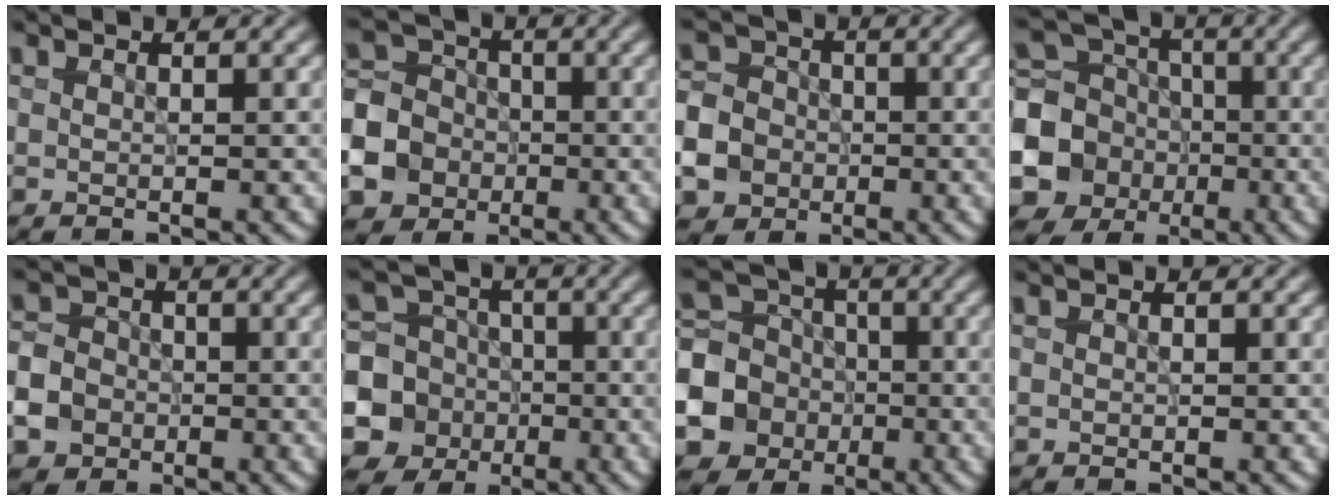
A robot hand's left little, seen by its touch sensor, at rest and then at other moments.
{"total": 12.6, "force": [-4.6, 11.3, 3.4], "torque": [-0.114, -0.032, -0.093]}
{"total": 11.3, "force": [-4.6, 9.8, 3.2], "torque": [-0.083, -0.033, -0.104]}
{"total": 12.3, "force": [-2.9, 11.1, 4.4], "torque": [-0.112, -0.029, -0.077]}
{"total": 9.6, "force": [-4.2, 8.2, 2.8], "torque": [-0.072, -0.027, -0.097]}
{"total": 12.3, "force": [-3.3, 11.3, 3.3], "torque": [-0.090, -0.024, -0.076]}
{"total": 10.7, "force": [-2.8, 9.7, 3.7], "torque": [-0.093, -0.021, -0.077]}
{"total": 0.0}